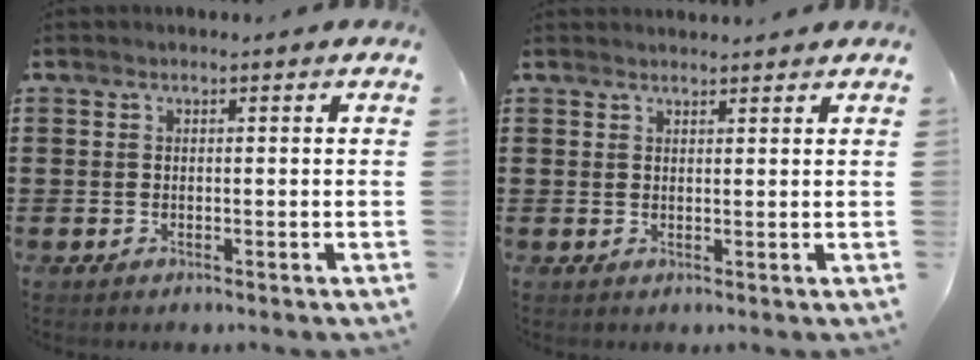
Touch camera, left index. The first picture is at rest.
{"total": 1.3, "force": [1.3, 0.1, 0.1], "torque": [-0.004, 0.000, 0.026]}